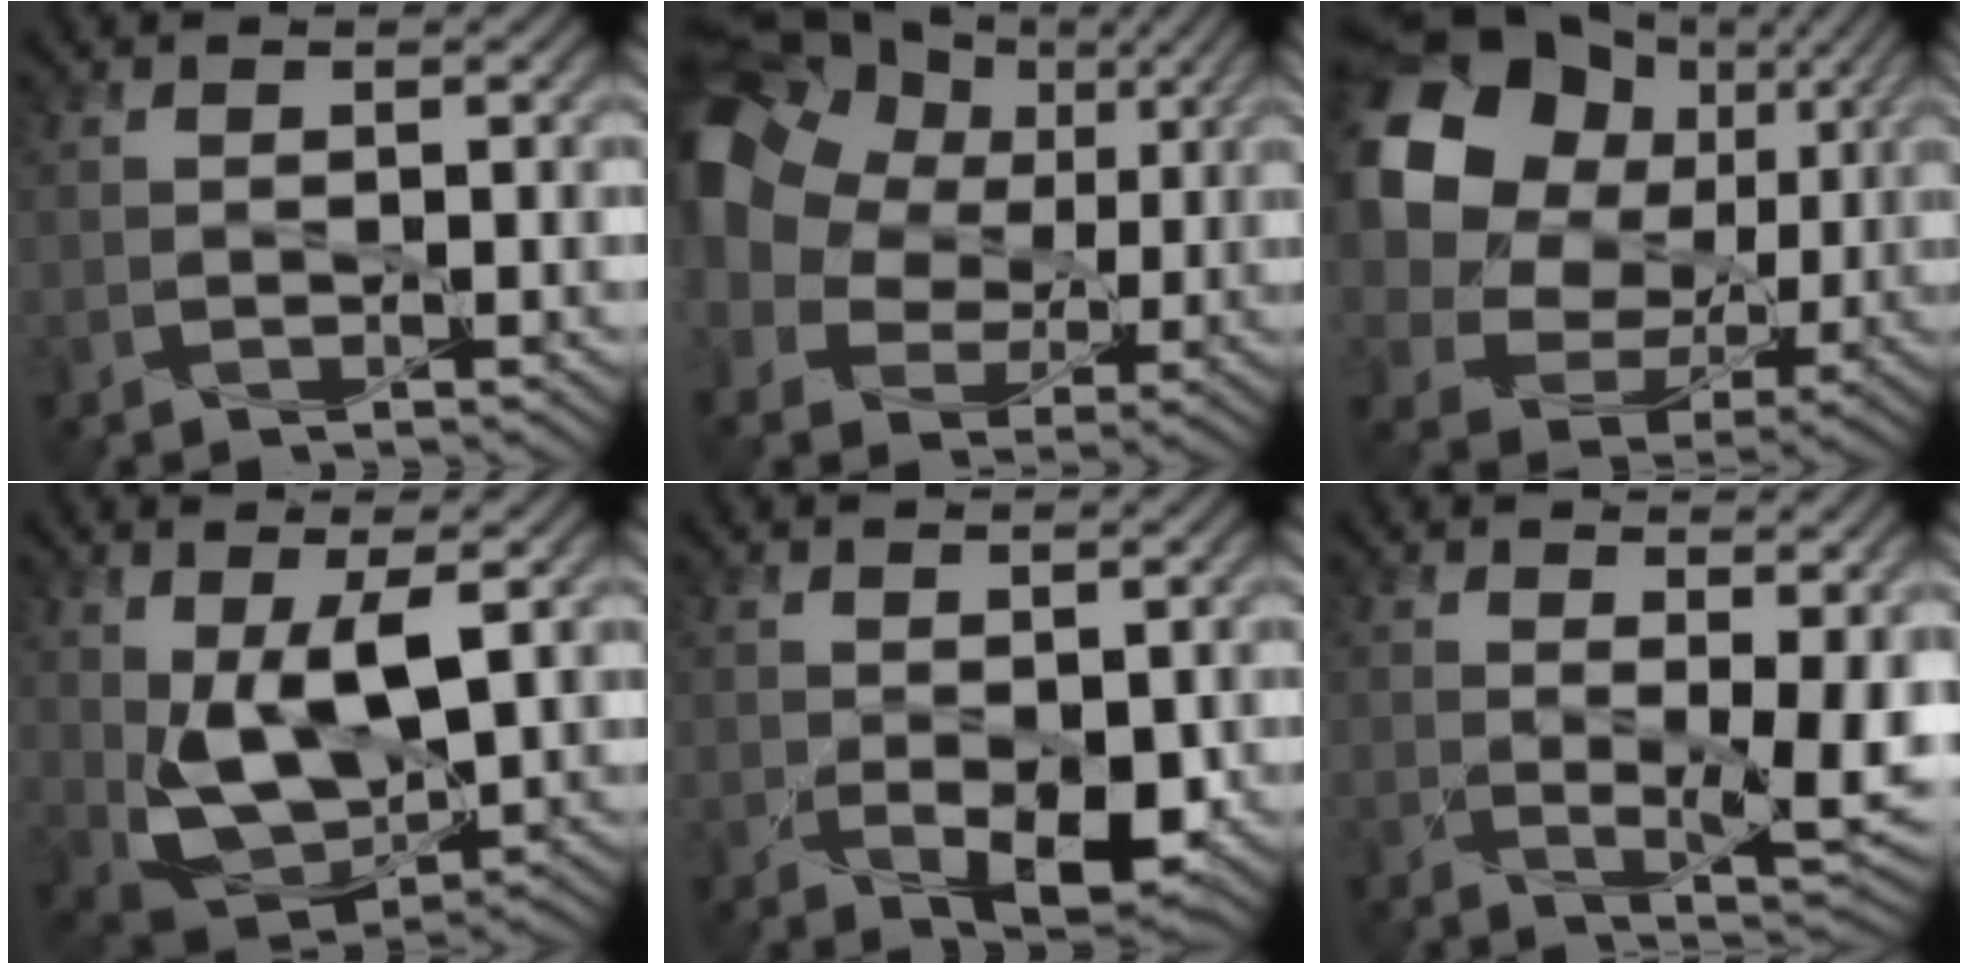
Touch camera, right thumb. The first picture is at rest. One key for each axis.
{"total": 15.1, "fx": 5.0, "fy": 11.2, "fz": 8.8, "tx": -0.230, "ty": 0.029, "tz": 0.087}
{"total": 19.1, "fx": 6.1, "fy": 15.7, "fz": 9.1, "tx": -0.279, "ty": 0.036, "tz": 0.134}
{"total": 9.8, "fx": 1.6, "fy": 4.7, "fz": 8.4, "tx": -0.174, "ty": -0.010, "tz": 0.035}
{"total": 4.5, "fx": -0.4, "fy": 2.5, "fz": 3.8, "tx": -0.071, "ty": -0.017, "tz": 0.003}
{"total": 6.4, "fx": 1.7, "fy": 2.2, "fz": 5.8, "tx": -0.104, "ty": -0.017, "tz": 0.035}